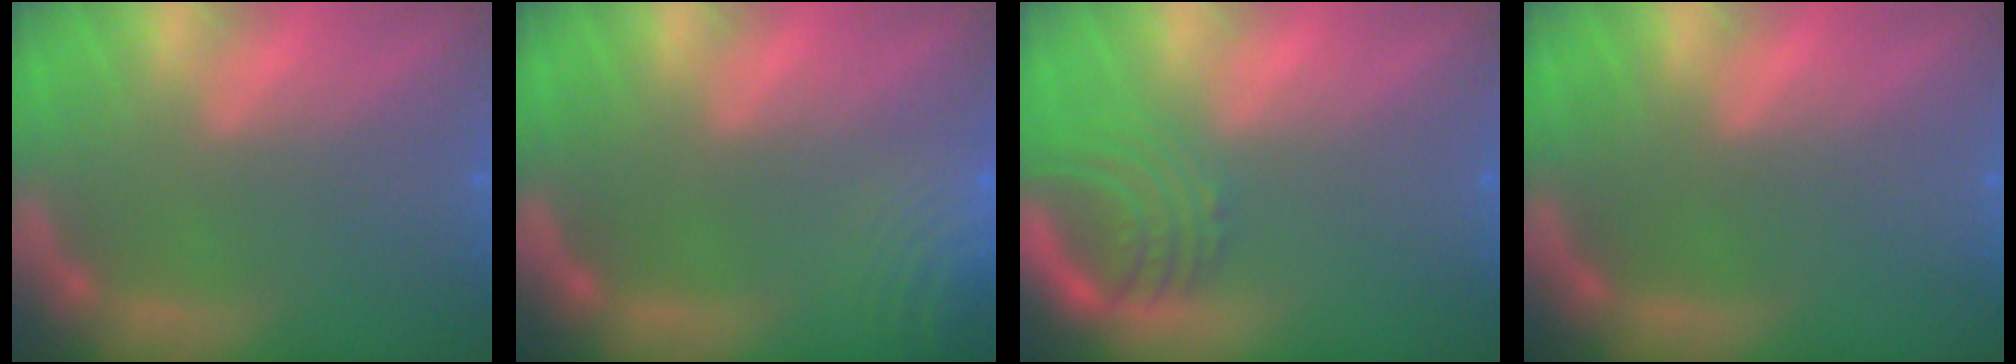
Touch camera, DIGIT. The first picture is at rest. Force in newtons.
{"total": 9.5}
{"total": 4.5}
{"total": 0.0}